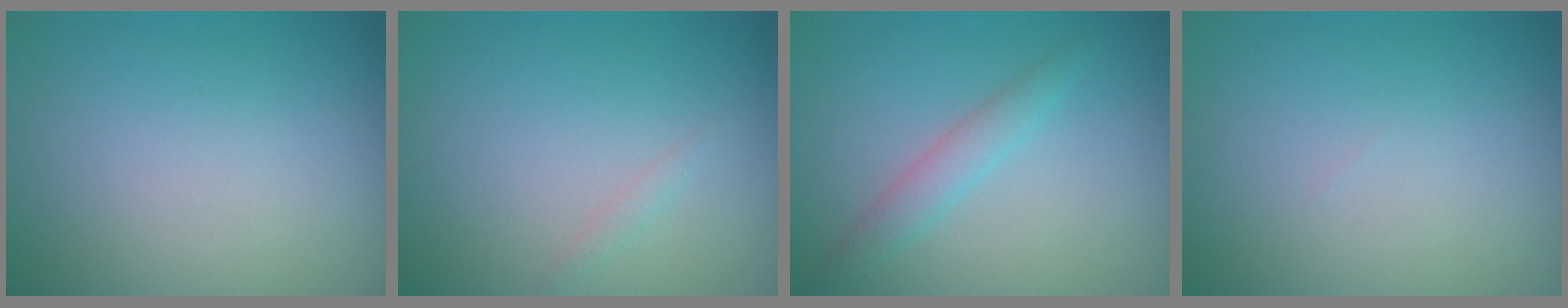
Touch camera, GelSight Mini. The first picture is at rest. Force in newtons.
{"total": 0.6, "press": 0.5, "slide": 0.1}
{"total": 2.0, "press": 2.0, "slide": 0.0}
{"total": 0.0}